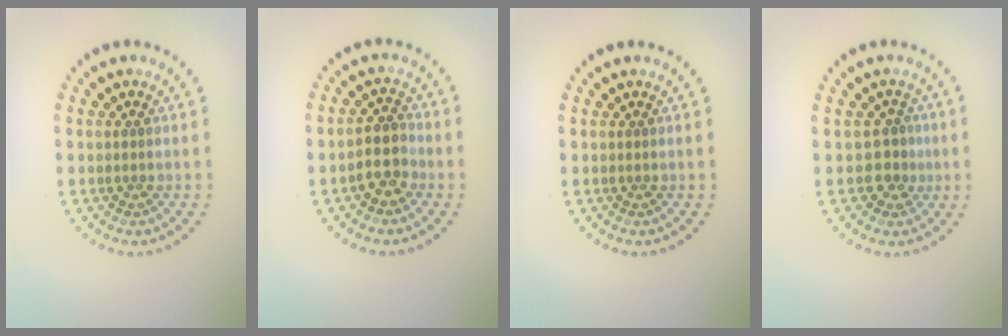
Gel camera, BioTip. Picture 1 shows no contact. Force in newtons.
{"total": 2.6, "press": 2.3, "slide": 1.1}
{"total": 0.0}
{"total": 1.9, "press": 1.6, "slide": 1.1}